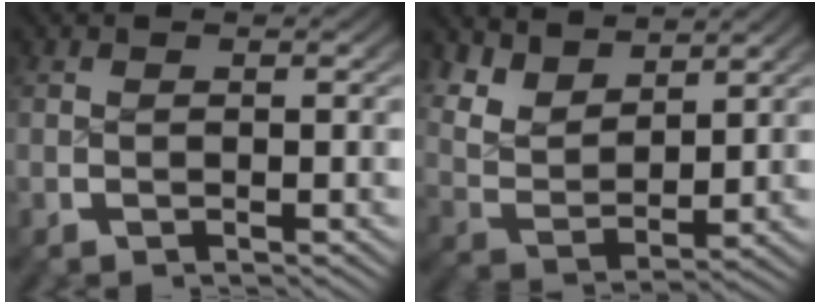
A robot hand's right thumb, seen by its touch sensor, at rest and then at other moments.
{"total": 6.7, "force": [2.7, 4.4, 4.2], "torque": [-0.104, -0.021, 0.060]}